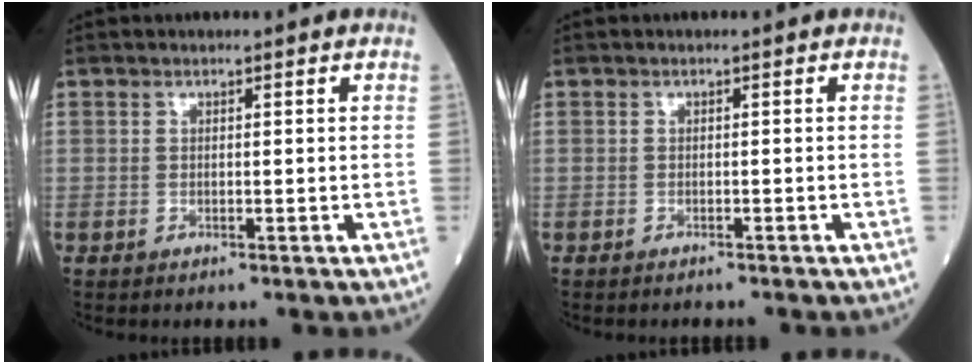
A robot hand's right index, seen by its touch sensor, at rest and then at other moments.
{"total": 1.4, "force": [-1.3, 0.2, 0.3], "torque": [-0.009, -0.003, -0.017]}